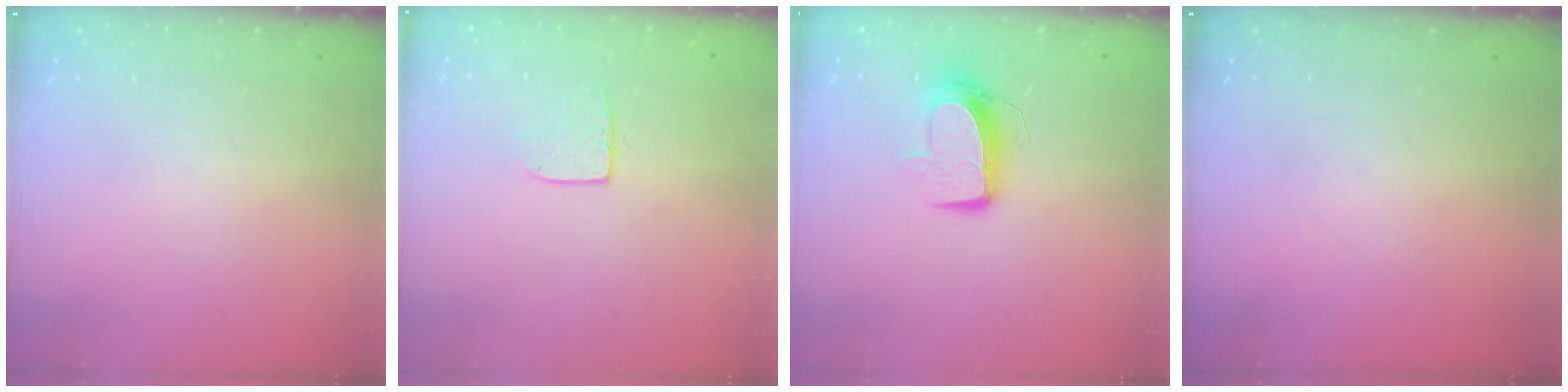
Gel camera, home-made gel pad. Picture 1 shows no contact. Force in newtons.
{"total": 6.5, "press": 6.5, "slide": 0.4}
{"total": 10.3, "press": 10.3, "slide": 0.8}
{"total": 0.0}